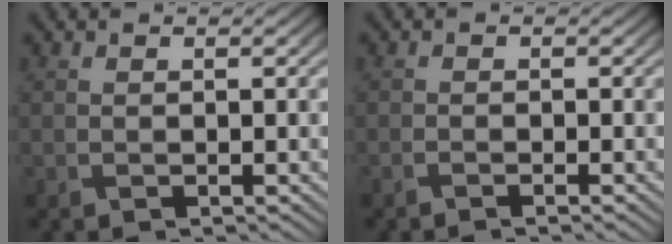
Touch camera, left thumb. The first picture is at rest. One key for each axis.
{"total": 0.8, "fx": -0.7, "fy": 0.1, "fz": 0.2, "tx": -0.004, "ty": -0.002, "tz": -0.015}